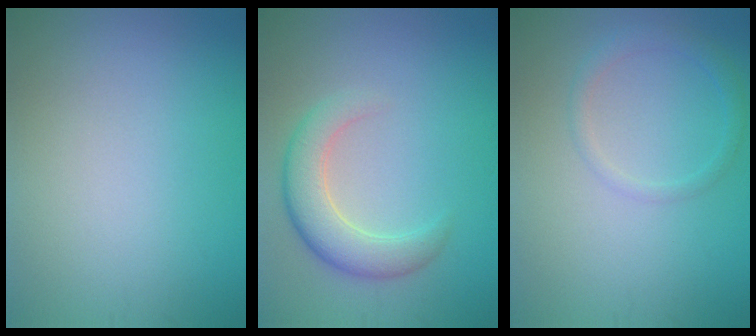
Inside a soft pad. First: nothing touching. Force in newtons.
{"total": 4.4, "press": 4.4, "slide": 0.3}
{"total": 1.7, "press": 1.7, "slide": 0.1}